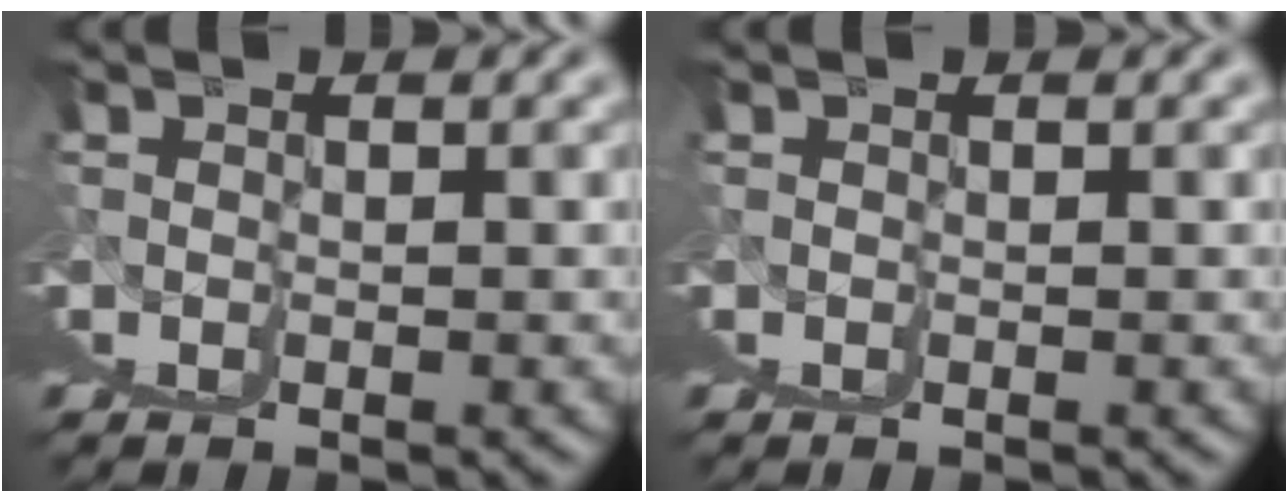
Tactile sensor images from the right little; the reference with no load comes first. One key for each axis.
{"total": 0.0}